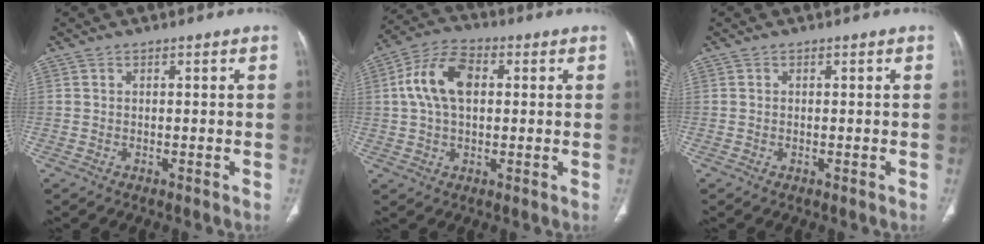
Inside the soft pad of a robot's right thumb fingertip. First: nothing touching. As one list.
[{"total": 10.9, "force": [1.8, 6.7, 8.4], "torque": [-0.162, 0.022, 0.029]}, {"total": 0.0}]